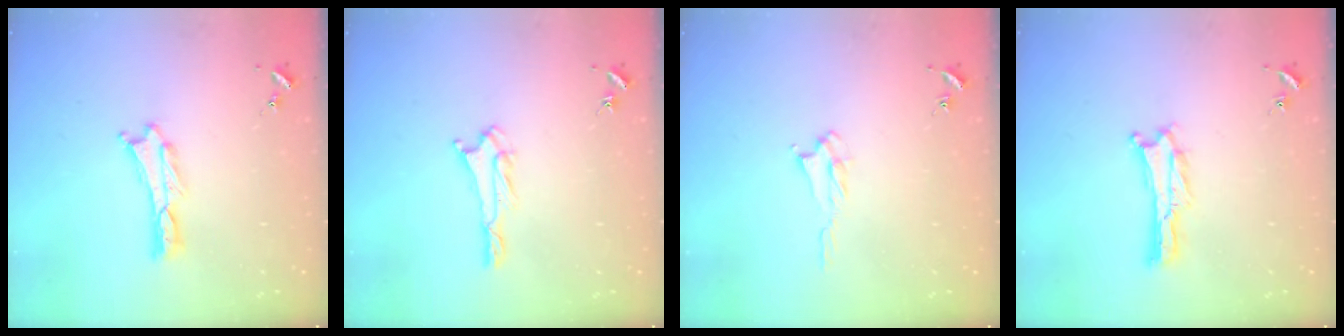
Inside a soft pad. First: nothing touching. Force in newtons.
{"total": 1.7, "press": 1.7, "slide": 0.2}
{"total": 2.1, "press": 2.0, "slide": 0.3}
{"total": 0.0}